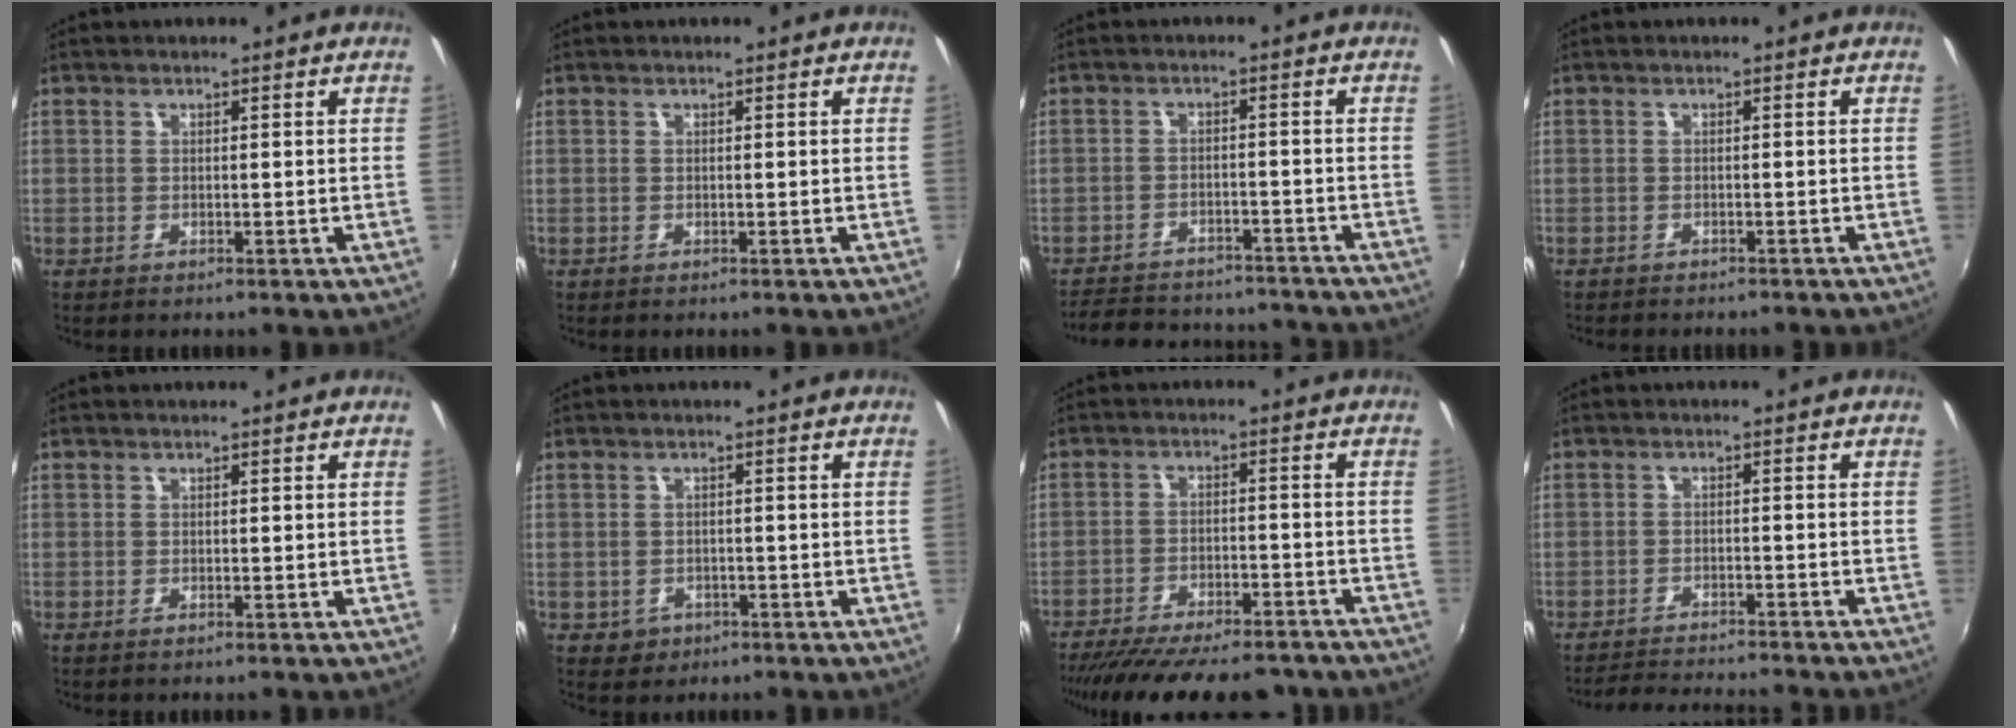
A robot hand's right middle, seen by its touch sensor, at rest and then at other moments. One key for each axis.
{"total": 0.0}
{"total": 17.9, "fx": -15.8, "fy": 5.5, "fz": 6.3, "tx": -0.137, "ty": 0.011, "tz": -0.207}
{"total": 2.9, "fx": -2.7, "fy": 0.7, "fz": 0.9, "tx": -0.023, "ty": -0.011, "tz": -0.039}
{"total": 0.0}
{"total": 3.1, "fx": -1.1, "fy": 2.8, "fz": 0.9, "tx": -0.025, "ty": -0.002, "tz": -0.011}
{"total": 20.5, "fx": -17.4, "fy": 6.0, "fz": 9.2, "tx": -0.182, "ty": -0.019, "tz": -0.237}
{"total": 7.2, "fx": -6.8, "fy": -0.4, "fz": 2.2, "tx": -0.056, "ty": -0.007, "tz": -0.105}